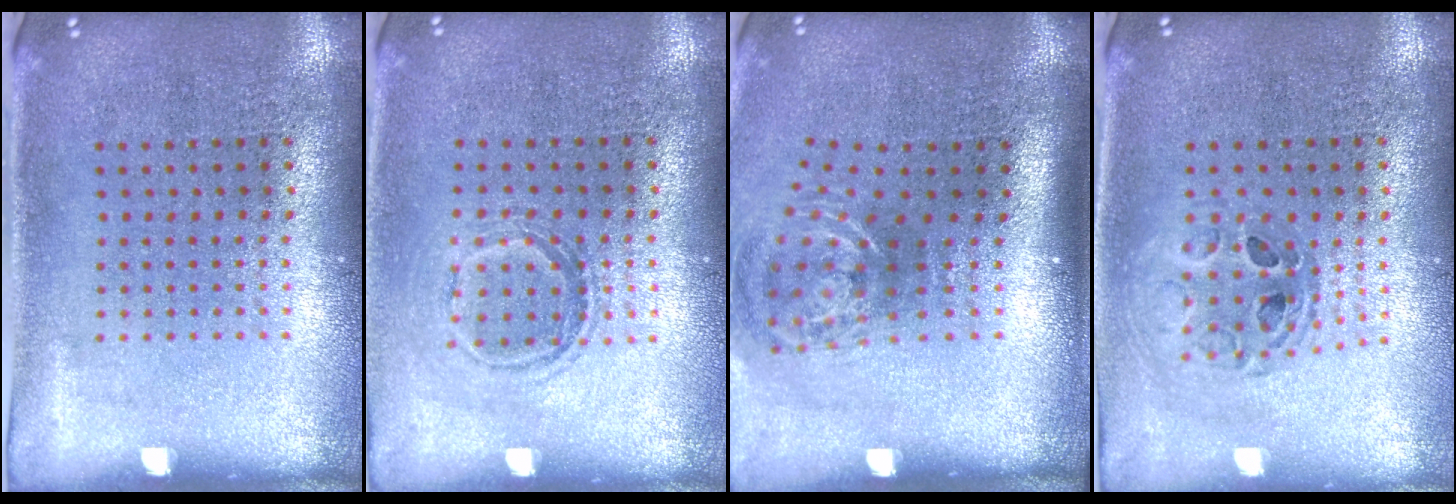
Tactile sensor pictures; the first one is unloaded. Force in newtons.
{"total": 1.2, "press": 1.1, "slide": 0.6}
{"total": 1.8, "press": 1.2, "slide": 1.3}
{"total": 0.7, "press": 0.7, "slide": 0.1}